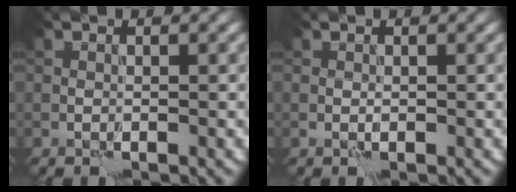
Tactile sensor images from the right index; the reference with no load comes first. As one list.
[{"total": 0.0}]